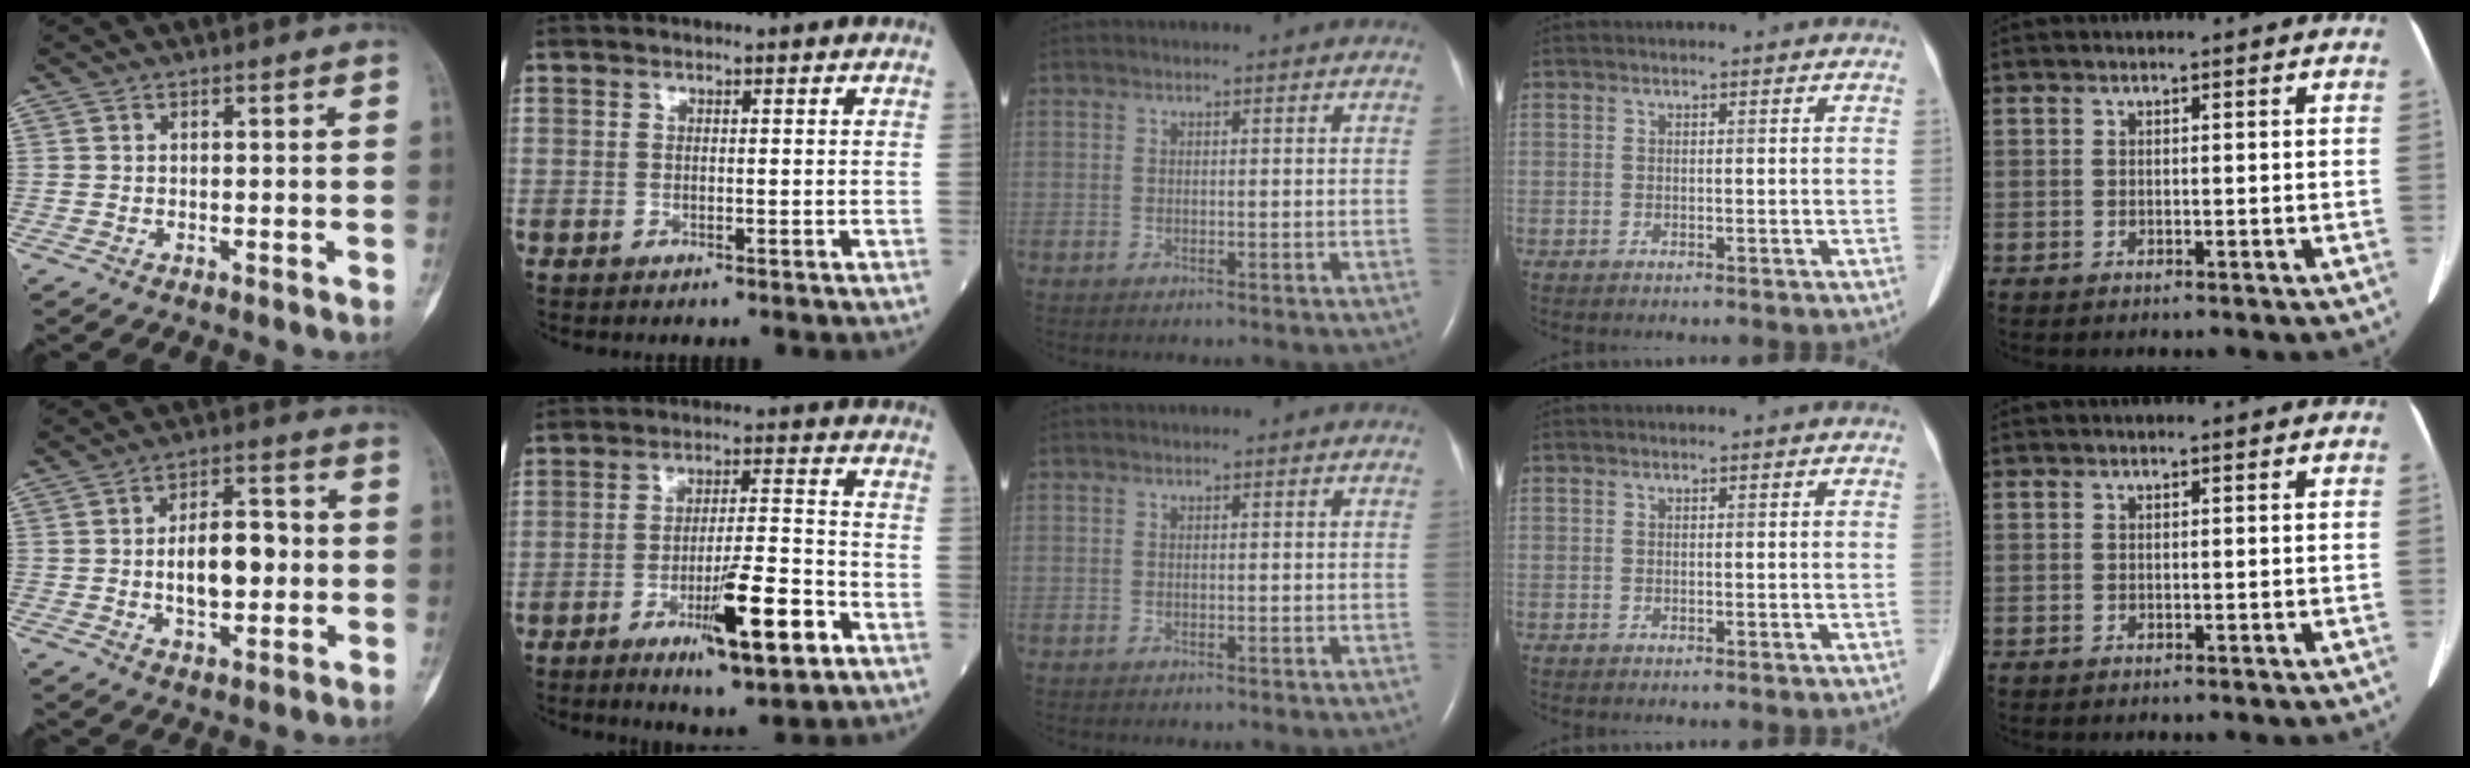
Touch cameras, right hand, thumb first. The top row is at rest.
{"thumb": {"total": 10.6, "force": [-0.4, 5.8, 8.9], "torque": [-0.121, 0.018, -0.003]}, "index": {"total": 11.7, "force": [-5.4, 1.3, 10.2], "torque": [-0.165, -0.011, -0.084]}}